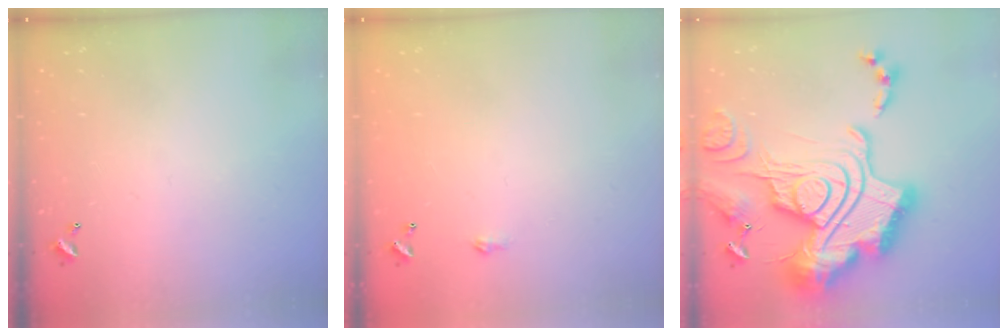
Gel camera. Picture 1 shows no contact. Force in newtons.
{"total": 1.8, "press": 1.8, "slide": 0.3}
{"total": 4.8, "press": 4.1, "slide": 2.6}